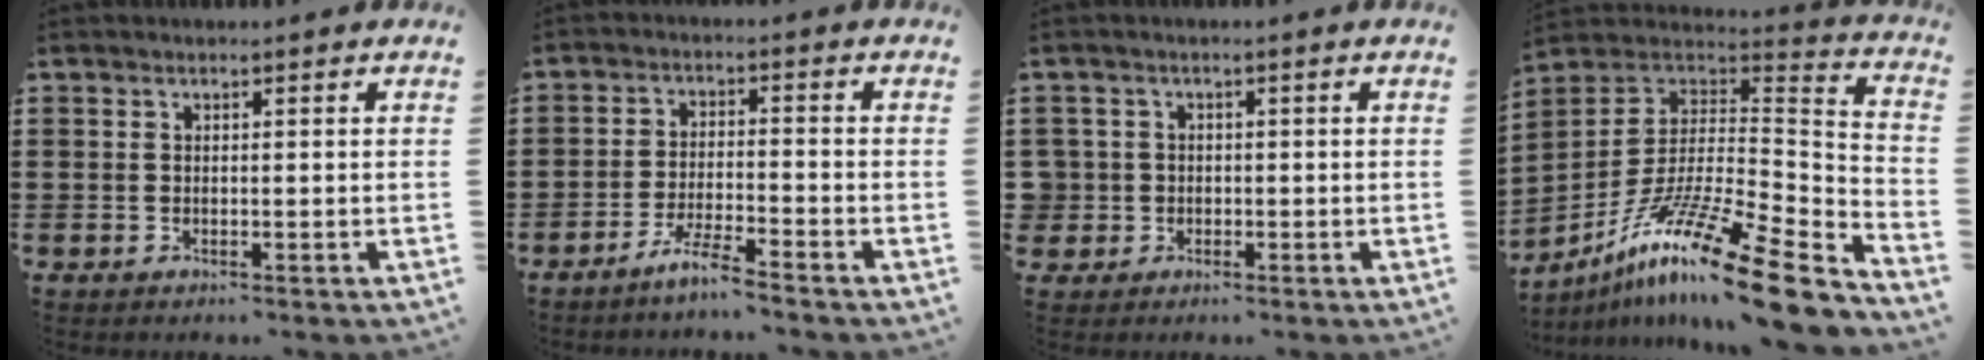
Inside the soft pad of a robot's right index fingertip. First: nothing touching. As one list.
[{"total": 4.4, "force": [-3.9, -0.5, 1.9], "torque": [-0.048, -0.009, -0.078]}, {"total": 2.3, "force": [-0.4, 2.2, 0.2], "torque": [-0.023, 0.003, -0.015]}, {"total": 17.9, "force": [-12.2, 2.3, 12.9], "torque": [-0.234, 0.024, -0.218]}]